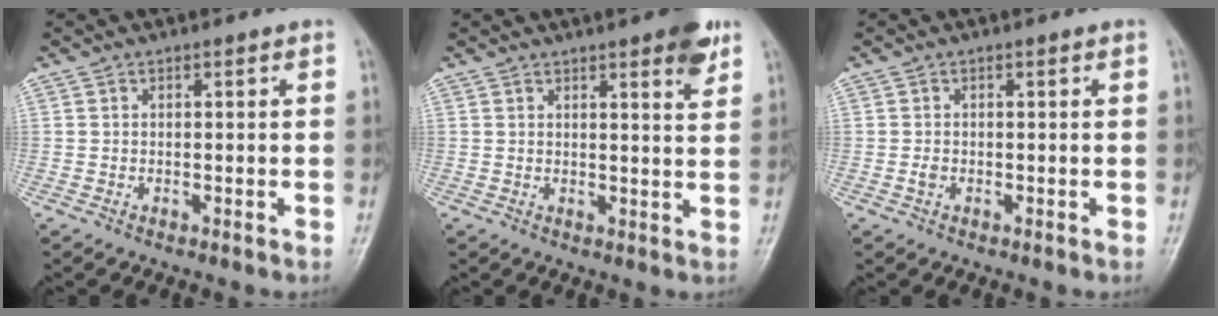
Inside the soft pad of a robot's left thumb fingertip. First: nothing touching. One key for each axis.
{"total": 6.1, "fx": 3.7, "fy": 1.3, "fz": 4.7, "tx": -0.052, "ty": -0.017, "tz": 0.044}
{"total": 1.0, "fx": -0.3, "fy": 0.7, "fz": 0.6, "tx": -0.009, "ty": 0.000, "tz": -0.005}